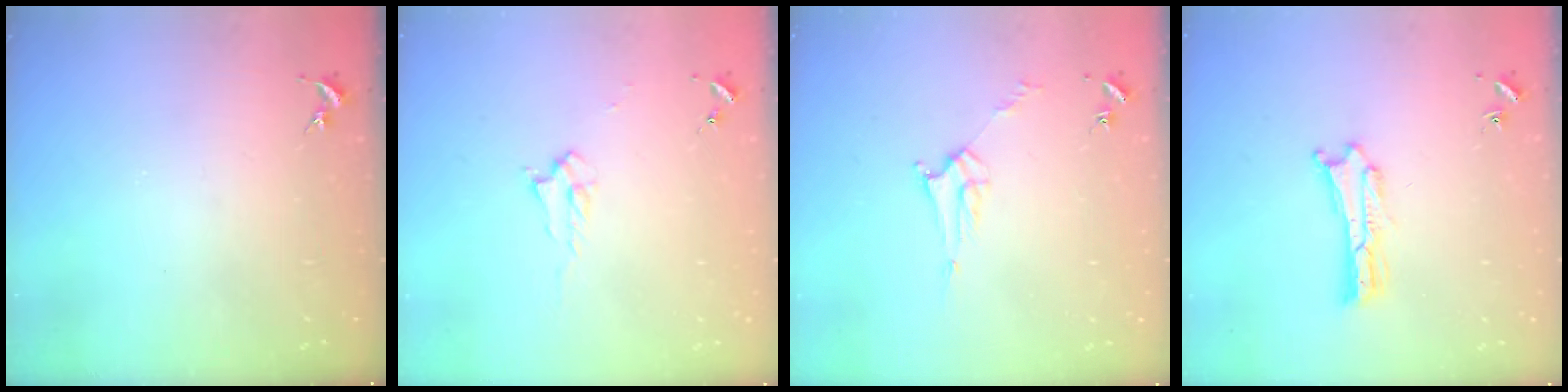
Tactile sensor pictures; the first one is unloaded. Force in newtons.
{"total": 2.2, "press": 2.2, "slide": 0.4}
{"total": 3.8, "press": 3.8, "slide": 0.3}
{"total": 0.9, "press": 0.9, "slide": 0.2}